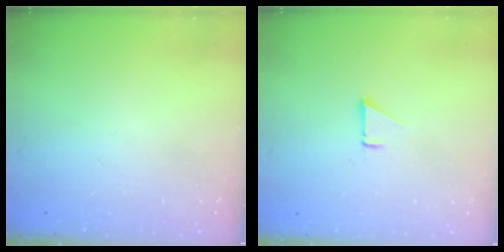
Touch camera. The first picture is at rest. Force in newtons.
{"total": 1.5, "press": 1.5, "slide": 0.1}